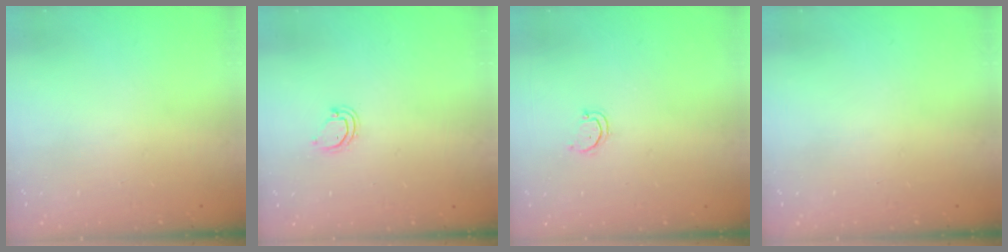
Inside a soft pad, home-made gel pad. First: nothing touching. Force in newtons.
{"total": 3.6, "press": 3.6, "slide": 0.5}
{"total": 2.6, "press": 2.6, "slide": 0.2}
{"total": 0.0}